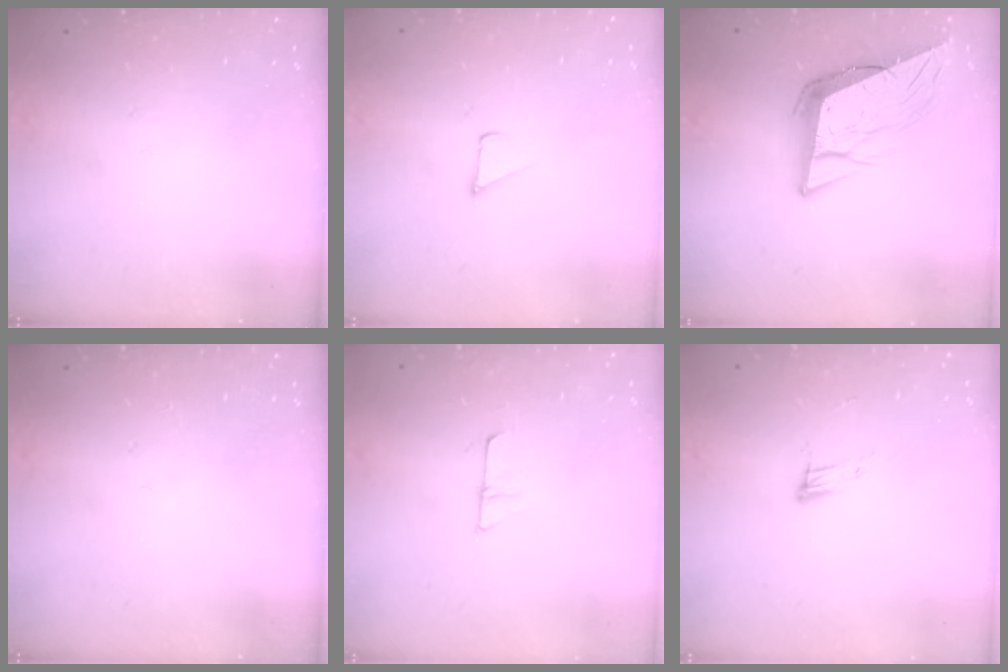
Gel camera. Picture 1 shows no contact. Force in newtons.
{"total": 2.4, "press": 2.4, "slide": 0.2}
{"total": 11.8, "press": 11.2, "slide": 3.6}
{"total": 0.0}
{"total": 5.7, "press": 5.6, "slide": 0.6}
{"total": 7.7, "press": 7.6, "slide": 1.2}